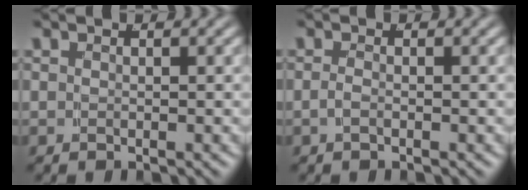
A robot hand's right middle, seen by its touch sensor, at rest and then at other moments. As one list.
[{"total": 0.7, "force": [-0.5, 0.0, 0.5], "torque": [-0.012, 0.002, -0.012]}]